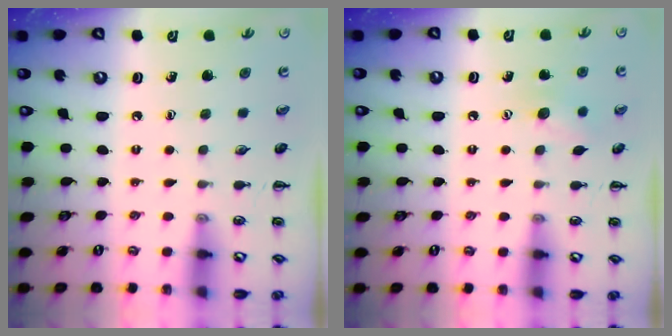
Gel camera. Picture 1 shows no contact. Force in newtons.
{"total": 8.8, "press": 8.7, "slide": 1.4}